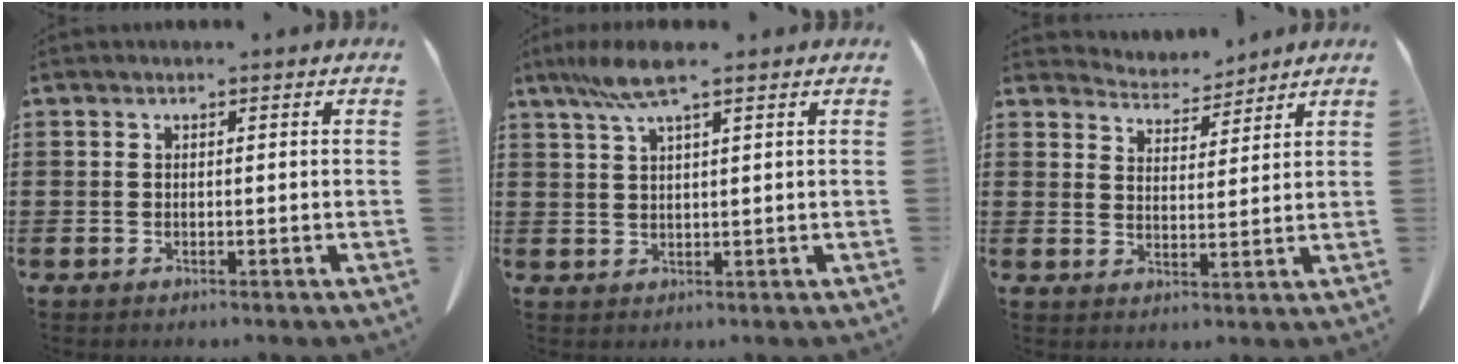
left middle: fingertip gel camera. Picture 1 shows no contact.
{"total": 6.2, "force": [3.8, 0.6, 4.8], "torque": [-0.102, -0.002, 0.069]}
{"total": 4.9, "force": [4.8, 0.6, 0.1], "torque": [-0.021, -0.025, 0.087]}